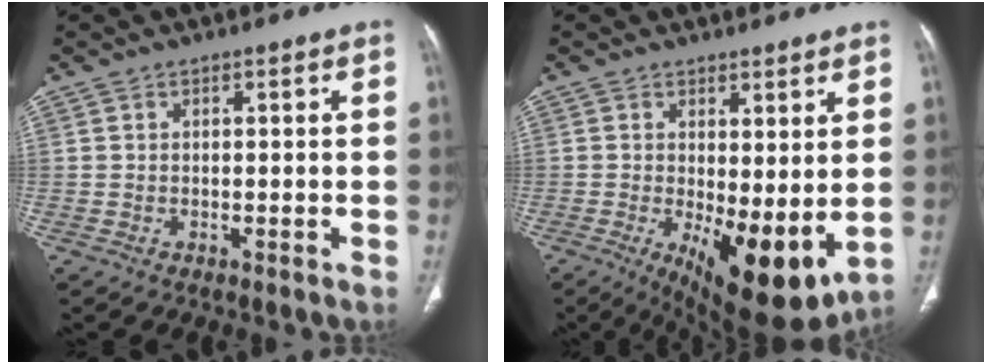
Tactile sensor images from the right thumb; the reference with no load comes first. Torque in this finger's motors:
{"motor_torque": [2.33, 2.68, 0.90, -0.79, 0.38]}